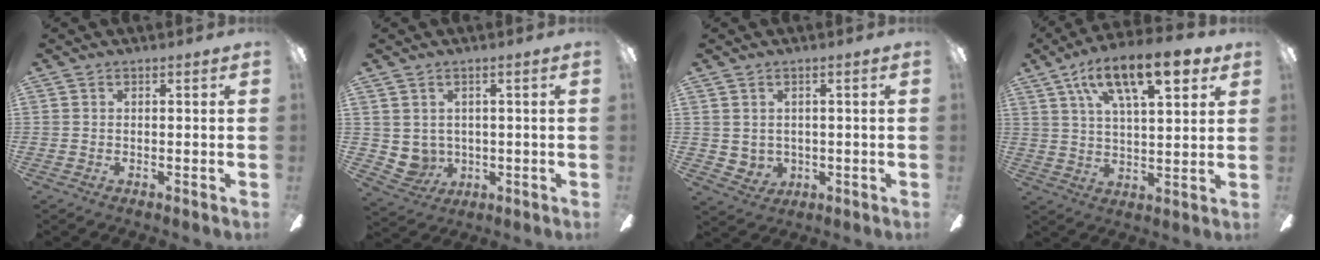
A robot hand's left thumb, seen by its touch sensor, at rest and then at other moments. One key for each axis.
{"total": 4.7, "fx": 1.6, "fy": 4.3, "fz": 1.3, "tx": -0.052, "ty": -0.007, "tz": 0.033}
{"total": 3.3, "fx": 1.5, "fy": 2.8, "fz": 0.9, "tx": -0.027, "ty": -0.007, "tz": 0.029}
{"total": 17.3, "fx": 9.8, "fy": 6.3, "fz": 12.8, "tx": -0.209, "ty": -0.032, "tz": 0.160}